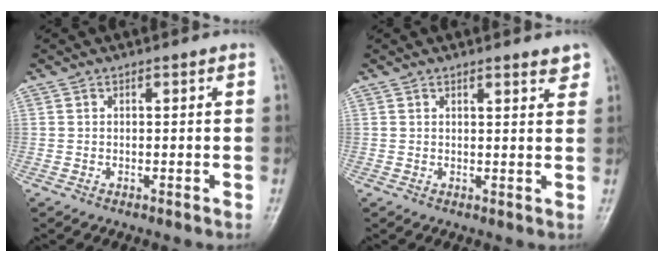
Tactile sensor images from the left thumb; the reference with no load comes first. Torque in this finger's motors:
{"motor_torque": [-0.14, -0.17, -0.28, -0.34, 0.08]}